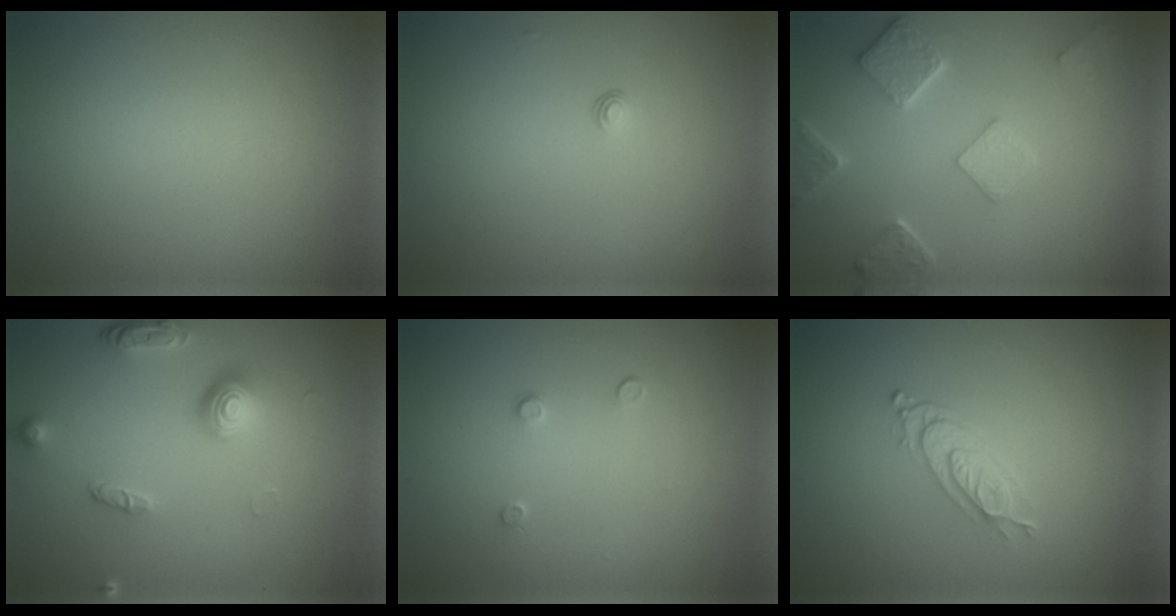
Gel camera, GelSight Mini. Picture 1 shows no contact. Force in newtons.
{"total": 0.6, "press": 0.3, "slide": 0.5}
{"total": 4.6, "press": 3.6, "slide": 2.8}
{"total": 3.7, "press": 2.7, "slide": 2.5}
{"total": 0.8, "press": 0.4, "slide": 0.6}
{"total": 2.7, "press": 2.1, "slide": 1.6}